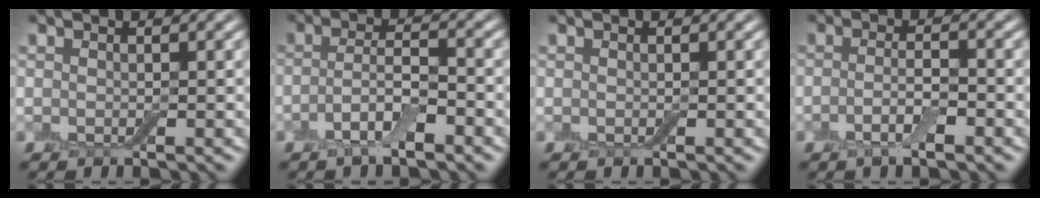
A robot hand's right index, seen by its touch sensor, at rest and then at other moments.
{"total": 3.5, "force": [-1.7, 1.0, 2.9], "torque": [-0.059, 0.004, -0.038]}
{"total": 0.0}
{"total": 2.4, "force": [-1.1, 0.6, 2.1], "torque": [-0.039, 0.002, -0.025]}